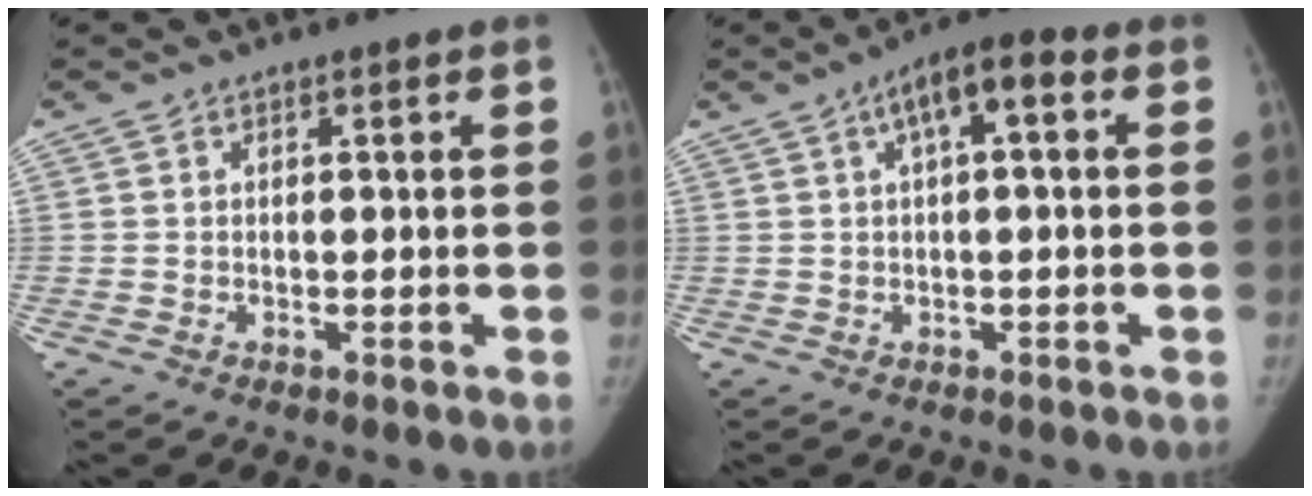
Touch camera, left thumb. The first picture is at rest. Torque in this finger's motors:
{"motor_torque": [2.59, 2.42, 0.66, 0.34, 0.20]}